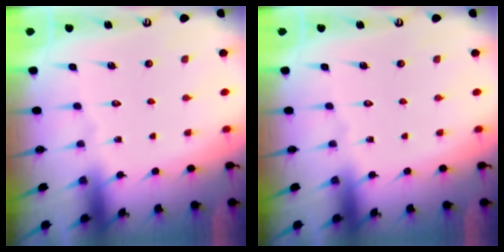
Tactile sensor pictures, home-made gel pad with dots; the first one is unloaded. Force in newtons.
{"total": 0.0}